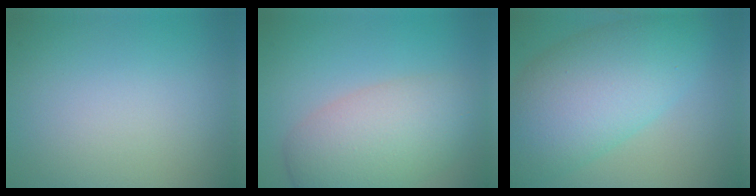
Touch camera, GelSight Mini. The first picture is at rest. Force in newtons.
{"total": 7.0, "press": 7.0, "slide": 0.2}
{"total": 10.0, "press": 10.0, "slide": 0.4}